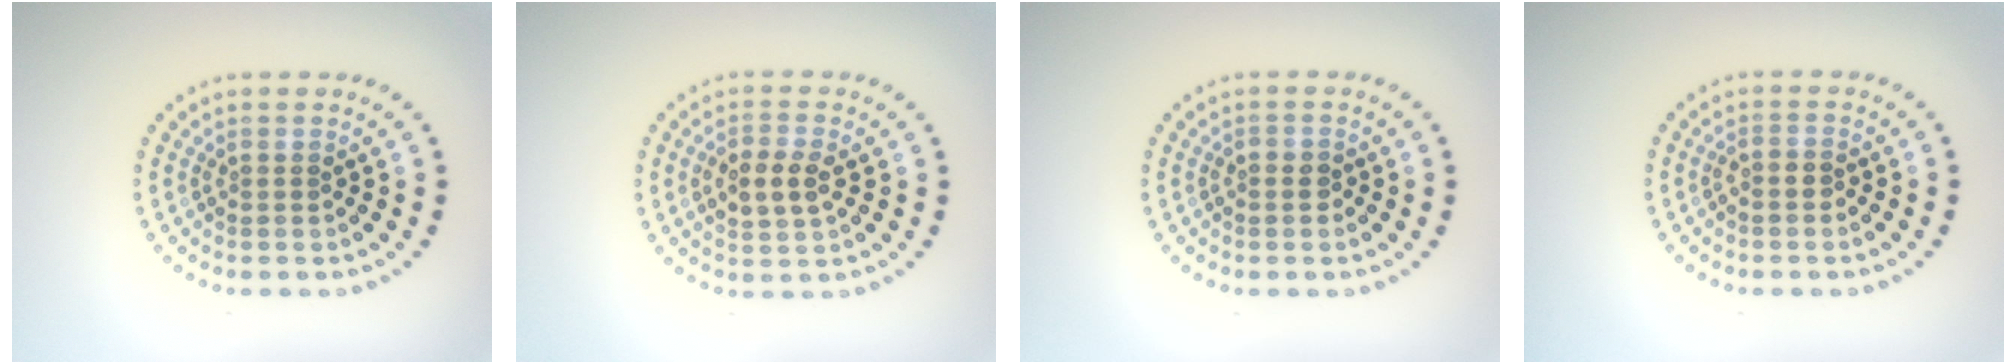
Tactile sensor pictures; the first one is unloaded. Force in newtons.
{"total": 3.0, "press": 3.0, "slide": 0.4}
{"total": 0.8, "press": 0.7, "slide": 0.4}
{"total": 0.9, "press": 0.7, "slide": 0.6}